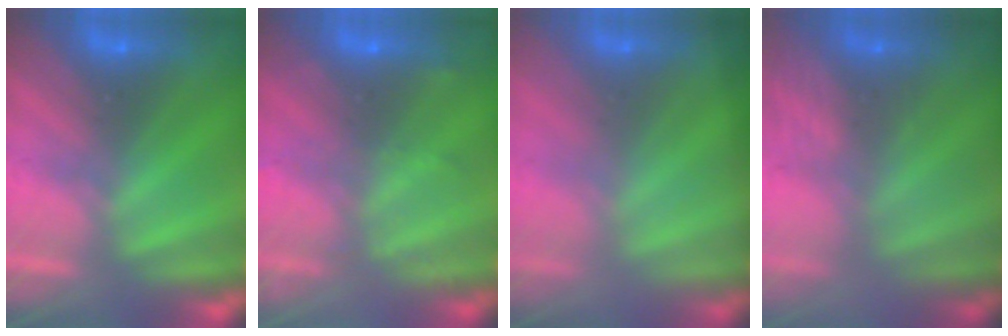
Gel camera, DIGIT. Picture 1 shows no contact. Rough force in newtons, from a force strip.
{"total": 2.3}
{"total": 1.4}
{"total": 2.8}